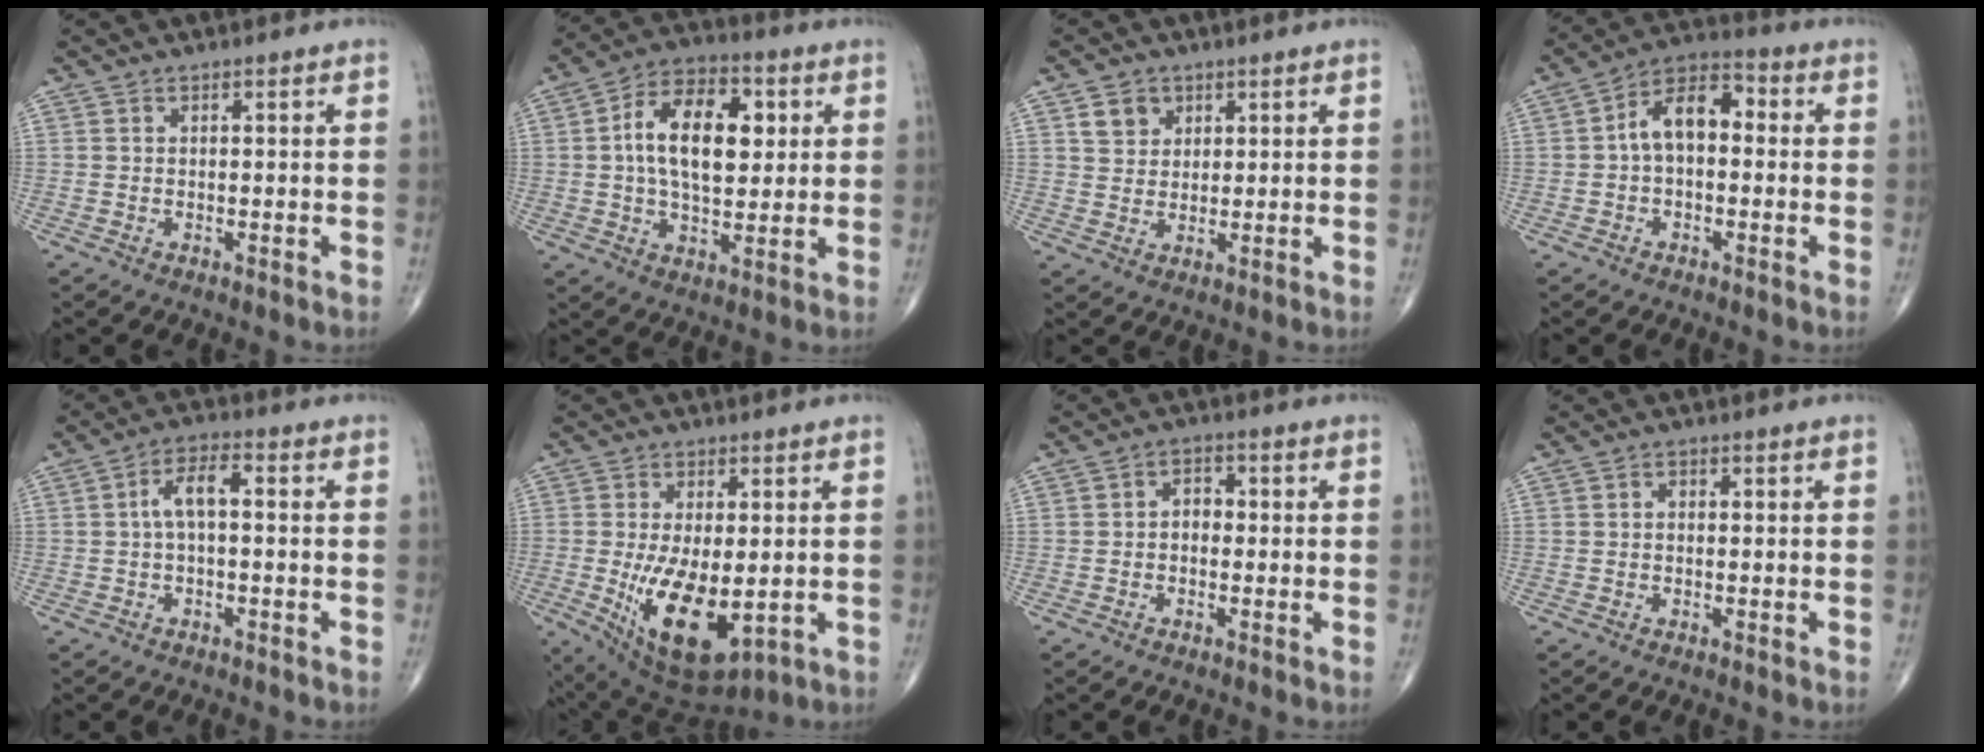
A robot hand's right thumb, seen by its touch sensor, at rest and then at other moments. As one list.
[{"total": 15.5, "force": [2.7, 8.7, 12.5], "torque": [-0.191, 0.009, 0.041]}, {"total": 4.6, "force": [2.2, 3.7, 1.6], "torque": [-0.008, -0.012, 0.040]}, {"total": 9.4, "force": [0.2, 5.7, 7.5], "torque": [-0.111, 0.036, -0.010]}, {"total": 5.2, "force": [0.1, 2.2, 4.7], "torque": [-0.087, 0.022, -0.005]}, {"total": 14.4, "force": [-2.4, 6.8, 12.5], "torque": [-0.215, -0.024, -0.016]}, {"total": 3.2, "force": [-0.2, 2.3, 2.2], "torque": [-0.021, 0.016, -0.010]}, {"total": 1.0, "force": [0.1, 0.6, 0.7], "torque": [-0.012, 0.004, 0.000]}]